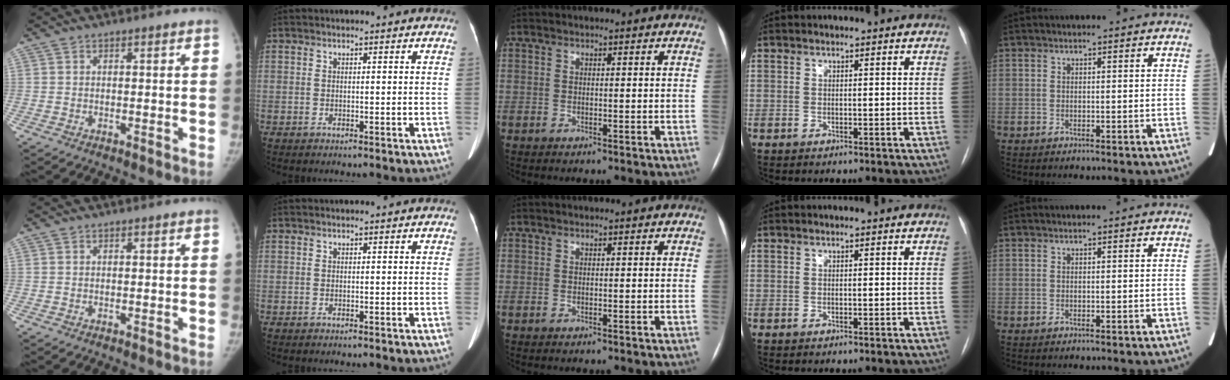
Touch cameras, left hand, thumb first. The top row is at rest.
{}